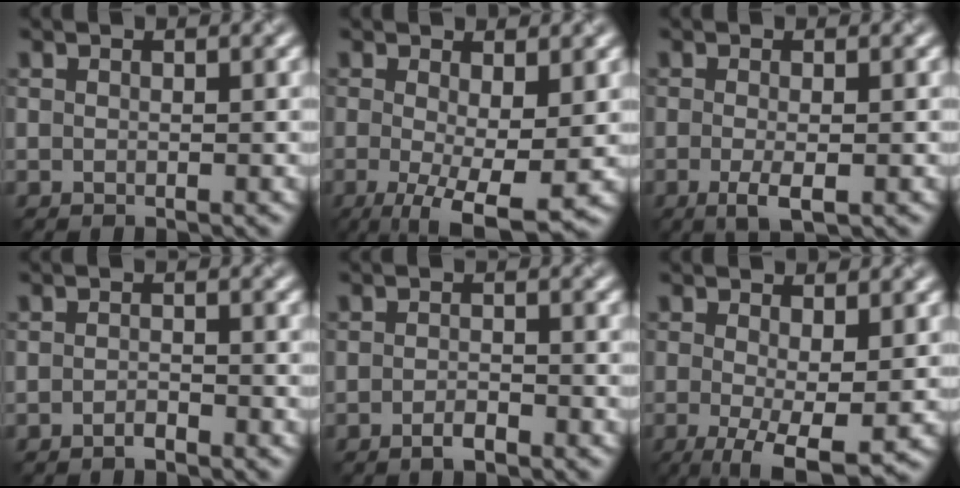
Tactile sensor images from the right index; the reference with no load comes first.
{"total": 6.8, "force": [-1.6, 1.9, 6.4], "torque": [-0.107, -0.005, -0.015]}
{"total": 2.0, "force": [-1.1, 0.1, 1.7], "torque": [-0.038, -0.003, -0.007]}
{"total": 1.3, "force": [-1.2, 0.0, 0.2], "torque": [-0.006, 0.006, -0.016]}
{"total": 1.6, "force": [-1.4, 0.1, 0.6], "torque": [-0.011, 0.008, -0.020]}
{"total": 5.6, "force": [-1.5, 1.4, 5.2], "torque": [-0.098, -0.007, -0.012]}